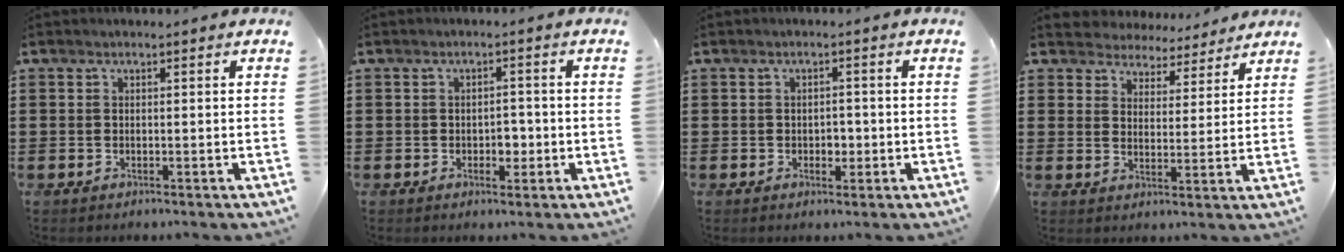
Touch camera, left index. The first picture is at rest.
{"total": 2.5, "force": [-0.7, 1.8, 1.7], "torque": [-0.028, 0.000, -0.018]}
{"total": 1.9, "force": [-0.4, 1.5, 1.2], "torque": [-0.026, 0.004, -0.011]}
{"total": 4.4, "force": [4.3, 0.8, -0.3], "torque": [-0.018, -0.027, 0.077]}